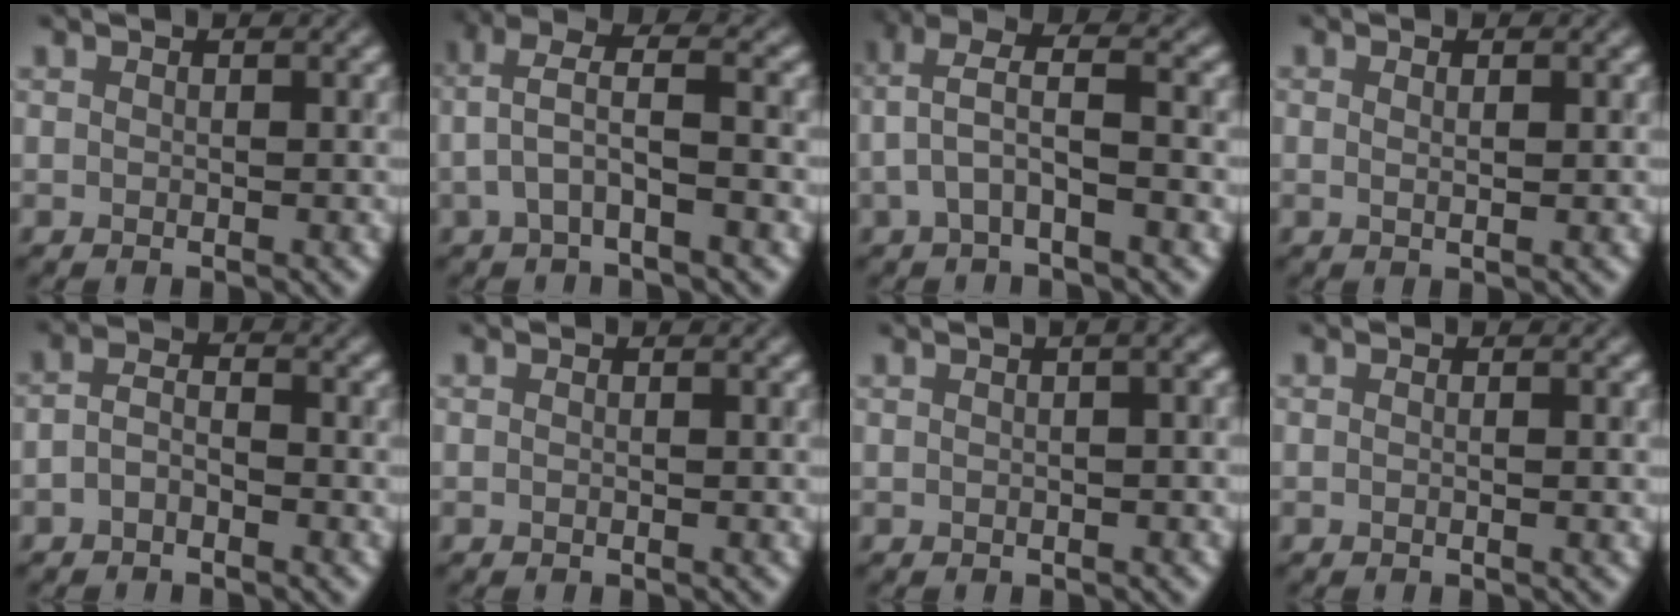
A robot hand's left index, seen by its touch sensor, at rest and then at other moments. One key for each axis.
{"total": 3.2, "fx": -0.5, "fy": 0.7, "fz": 3.1, "tx": -0.072, "ty": 0.019, "tz": -0.009}
{"total": 3.4, "fx": -0.5, "fy": 0.8, "fz": 3.2, "tx": -0.074, "ty": 0.021, "tz": -0.010}
{"total": 1.7, "fx": 0.9, "fy": 0.7, "fz": 1.3, "tx": -0.007, "ty": 0.003, "tz": -0.003}
{"total": 1.5, "fx": -1.2, "fy": 0.5, "fz": 0.7, "tx": -0.021, "ty": 0.003, "tz": -0.024}
{"total": 0.0}
{"total": 6.2, "fx": 1.6, "fy": 3.1, "fz": 5.1, "tx": -0.024, "ty": 0.043, "tz": -0.013}
{"total": 1.3, "fx": 0.0, "fy": 0.7, "fz": 1.1, "tx": 0.000, "ty": -0.007, "tz": -0.018}